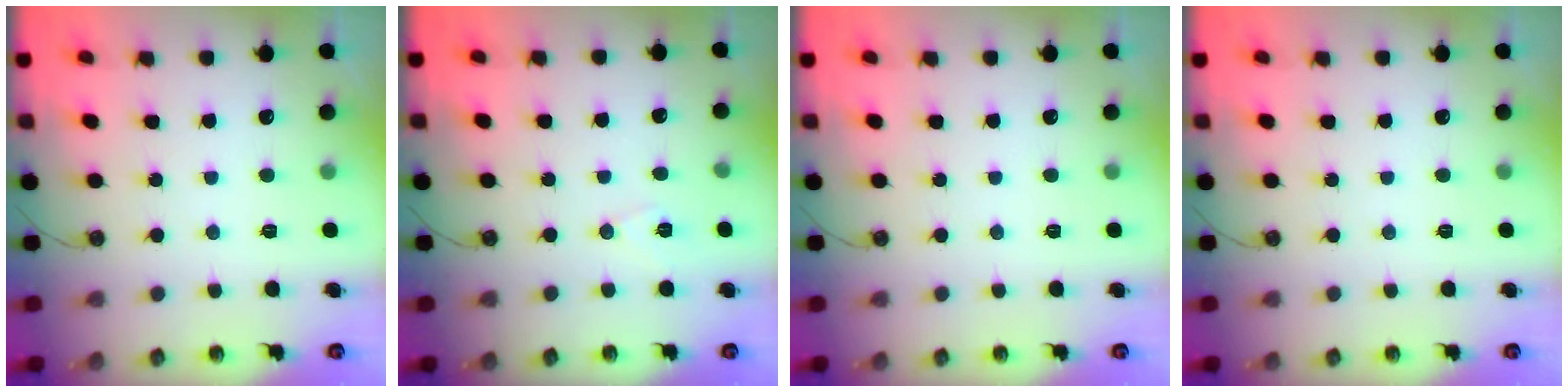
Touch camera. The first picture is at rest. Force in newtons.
{"total": 7.1, "press": 5.5, "slide": 4.5}
{"total": 0.0}
{"total": 0.0}